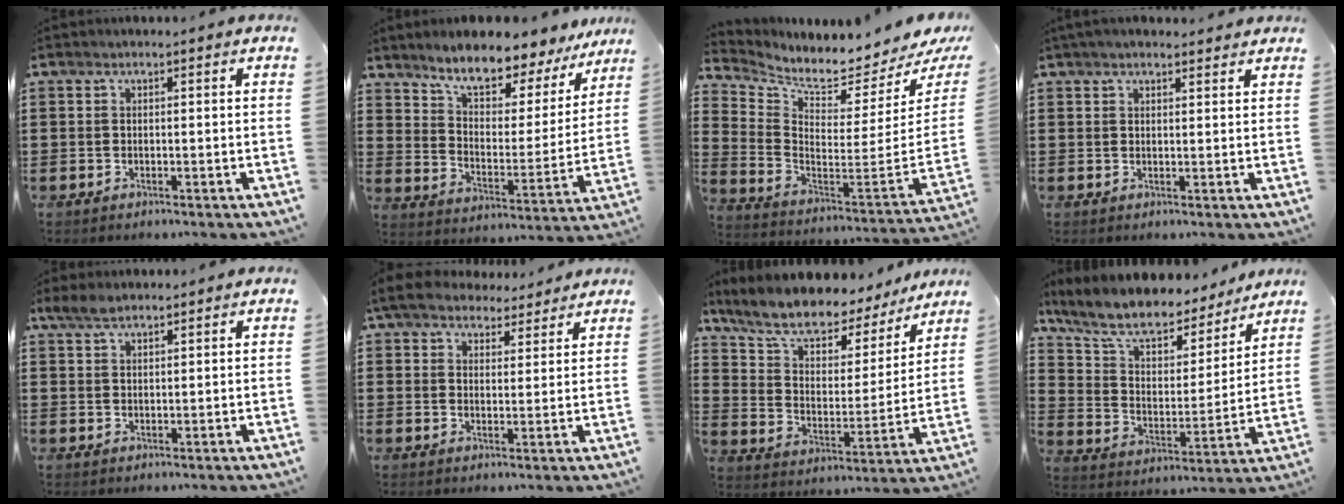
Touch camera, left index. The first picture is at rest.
{"total": 7.7, "force": [6.9, 2.0, 2.7], "torque": [-0.072, -0.053, 0.116]}
{"total": 4.1, "force": [3.9, 0.1, 1.4], "torque": [-0.048, -0.069, 0.057]}
{"total": 1.9, "force": [1.7, 0.5, 0.6], "torque": [-0.015, 0.005, 0.032]}
{"total": 2.3, "force": [1.8, 1.1, 0.9], "torque": [-0.025, 0.005, 0.034]}
{"total": 5.5, "force": [4.9, 2.1, 1.5], "torque": [-0.050, -0.011, 0.089]}
{"total": 8.8, "force": [7.7, 2.8, 3.1], "torque": [-0.092, -0.053, 0.130]}
{"total": 9.3, "force": [8.1, 2.9, 3.5], "torque": [-0.107, -0.050, 0.141]}